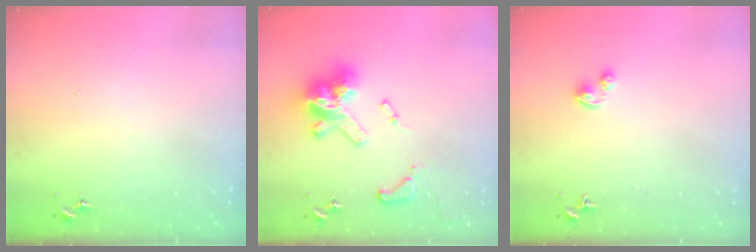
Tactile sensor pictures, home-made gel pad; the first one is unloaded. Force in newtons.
{"total": 19.0, "press": 18.9, "slide": 1.8}
{"total": 2.9, "press": 2.9, "slide": 0.1}